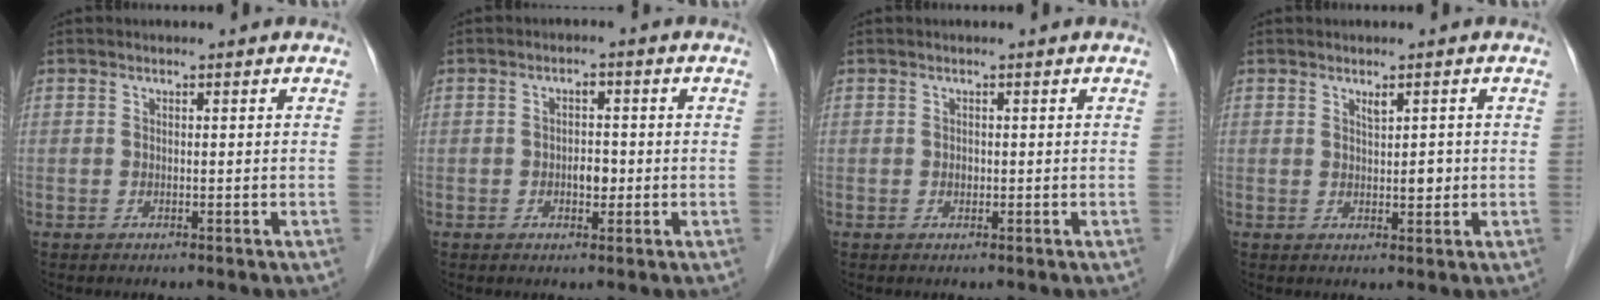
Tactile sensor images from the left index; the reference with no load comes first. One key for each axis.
{"total": 2.7, "fx": -0.6, "fy": 1.6, "fz": 2.1, "tx": -0.029, "ty": 0.005, "tz": -0.007}
{"total": 0.5, "fx": 0.0, "fy": 0.4, "fz": 0.3, "tx": -0.004, "ty": 0.002, "tz": -0.001}
{"total": 2.2, "fx": 0.5, "fy": 0.9, "fz": 1.9, "tx": -0.032, "ty": -0.001, "tz": 0.011}